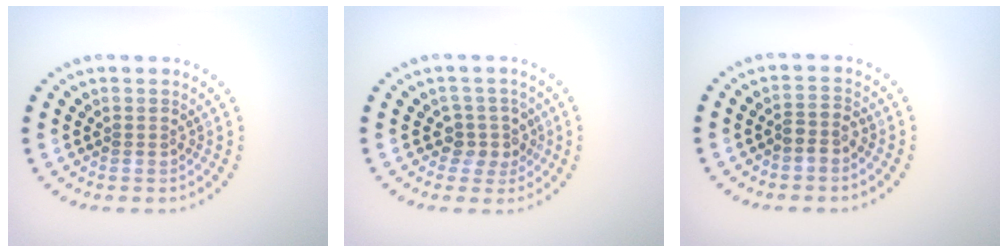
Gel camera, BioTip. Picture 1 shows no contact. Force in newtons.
{"total": 2.4, "press": 2.0, "slide": 1.4}
{"total": 1.6, "press": 1.3, "slide": 0.9}